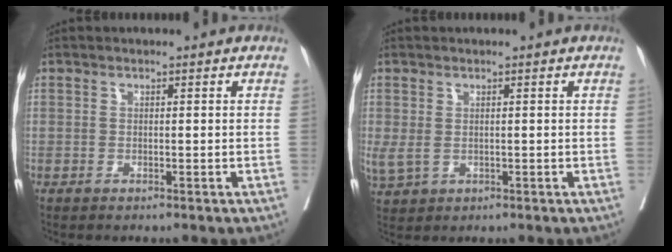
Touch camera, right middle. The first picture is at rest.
{"total": 2.8, "force": [0.0, 1.8, 2.2], "torque": [-0.060, -0.005, 0.010]}